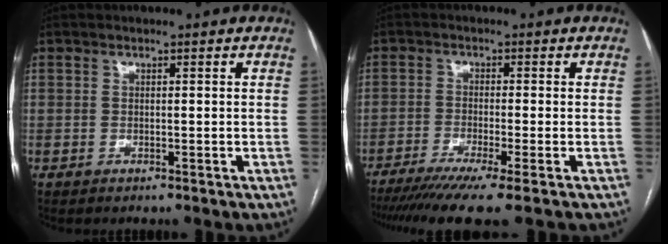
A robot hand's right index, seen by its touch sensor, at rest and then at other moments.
{"total": 10.0, "force": [-7.7, -0.7, 6.4], "torque": [-0.088, -0.024, -0.120]}